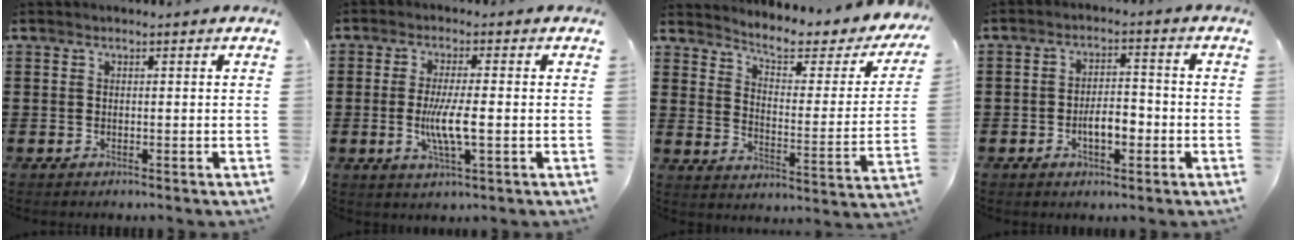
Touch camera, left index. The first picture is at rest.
{"total": 6.0, "force": [-0.6, 1.0, 5.8], "torque": [-0.122, -0.008, -0.019]}
{"total": 5.4, "force": [4.5, 0.7, 3.0], "torque": [-0.065, -0.036, 0.066]}
{"total": 4.9, "force": [-1.5, 2.3, 4.1], "torque": [-0.065, 0.005, -0.030]}